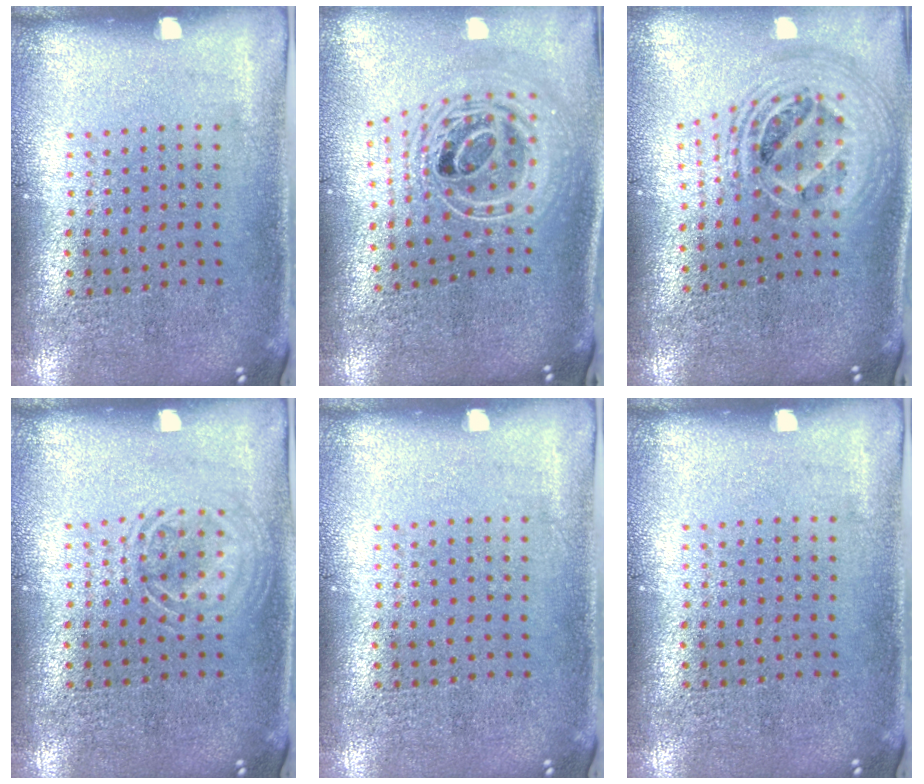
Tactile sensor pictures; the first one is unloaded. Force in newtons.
{"total": 2.5, "press": 1.8, "slide": 1.8}
{"total": 2.3, "press": 1.8, "slide": 1.5}
{"total": 1.8, "press": 1.8, "slide": 0.3}
{"total": 0.0}
{"total": 0.0}